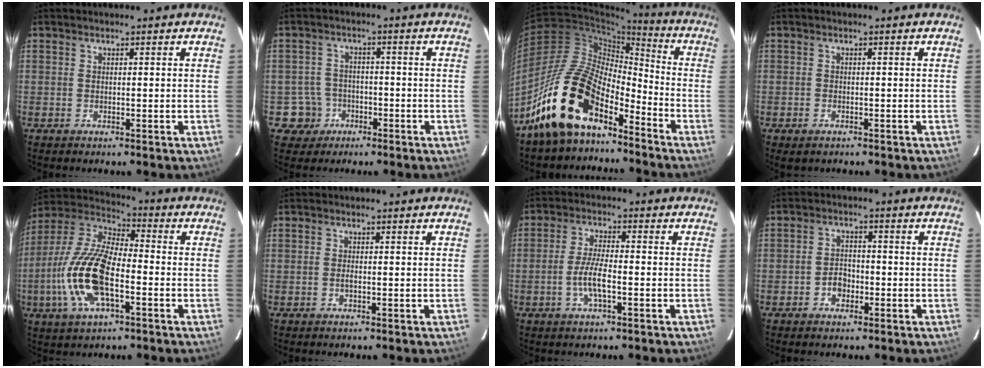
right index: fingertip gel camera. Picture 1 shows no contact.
{"total": 5.3, "force": [-2.4, 4.7, -0.1], "torque": [-0.011, 0.022, -0.039]}
{"total": 16.5, "force": [-11.7, 6.9, 9.3], "torque": [-0.181, 0.011, -0.229]}
{"total": 1.0, "force": [-0.8, 0.6, 0.2], "torque": [-0.006, 0.001, -0.015]}
{"total": 17.0, "force": [-4.7, 6.8, 14.8], "torque": [-0.316, -0.003, -0.095]}
{"total": 0.7, "force": [-0.2, 0.2, 0.6], "torque": [-0.013, -0.001, -0.005]}
{"total": 5.8, "force": [-1.9, 1.3, 5.3], "torque": [-0.108, -0.001, -0.038]}
{"total": 3.5, "force": [-1.5, 2.6, 1.8], "torque": [-0.035, 0.010, -0.023]}